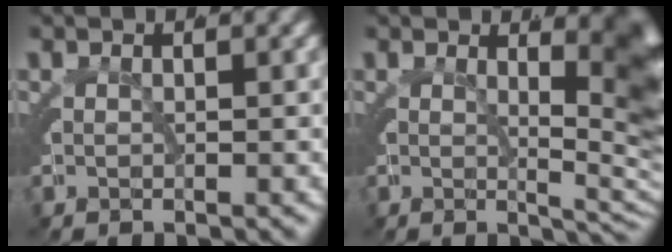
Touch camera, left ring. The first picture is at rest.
{"total": 7.5, "force": [0.4, 2.2, 7.2], "torque": [-0.047, 0.000, 0.008]}